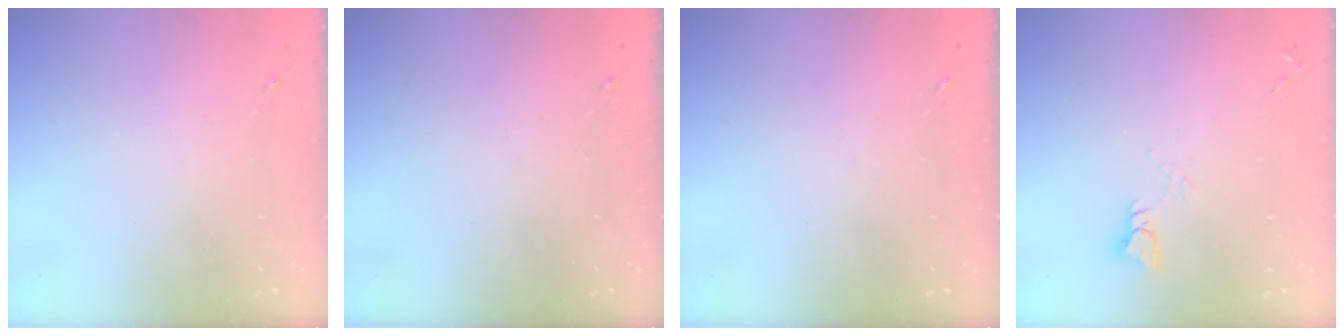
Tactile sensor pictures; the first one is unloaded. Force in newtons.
{"total": 0.0}
{"total": 0.0}
{"total": 3.9, "press": 3.9, "slide": 0.3}